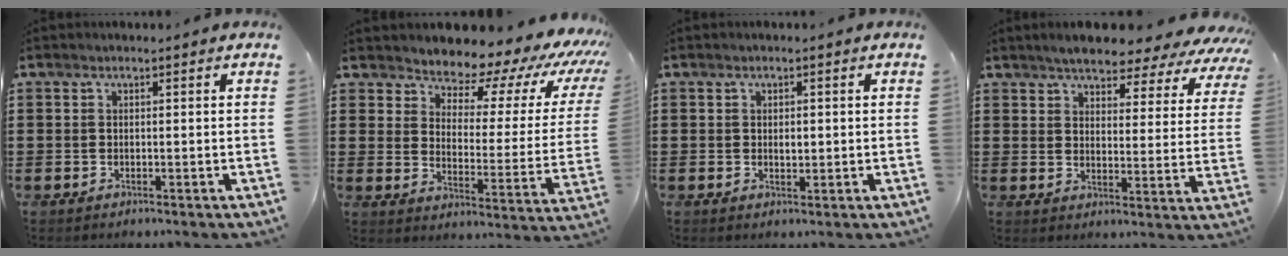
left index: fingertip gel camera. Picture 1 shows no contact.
{"total": 7.5, "force": [7.0, 1.6, 1.9], "torque": [-0.051, -0.065, 0.114]}
{"total": 1.3, "force": [0.2, 0.7, 1.1], "torque": [-0.023, 0.006, 0.002]}
{"total": 5.2, "force": [5.0, 0.8, 1.4], "torque": [-0.046, -0.033, 0.081]}